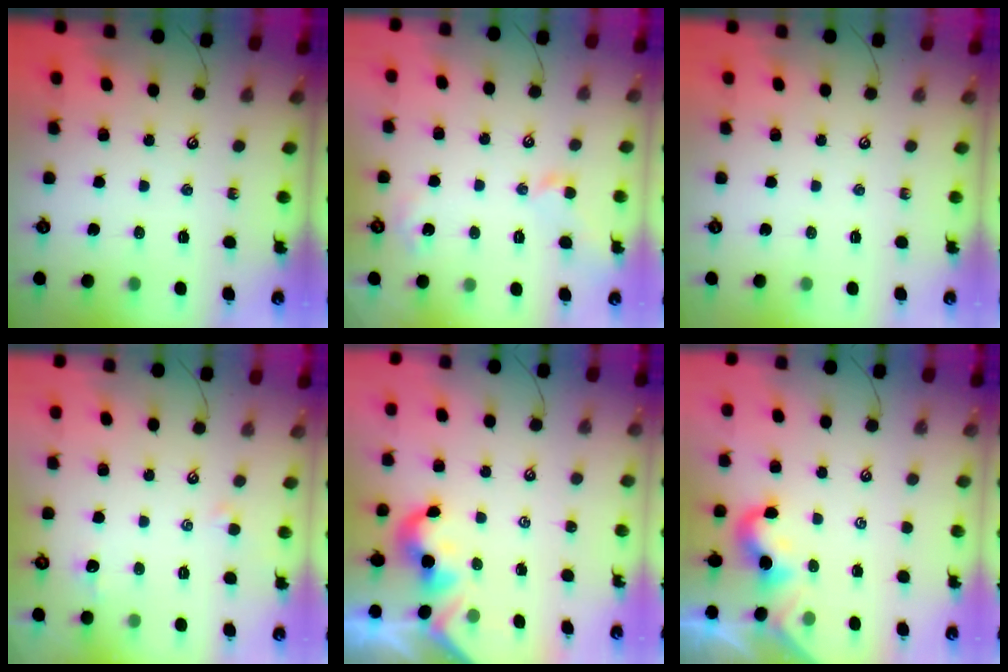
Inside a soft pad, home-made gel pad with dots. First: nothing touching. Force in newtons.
{"total": 2.9, "press": 2.8, "slide": 0.7}
{"total": 0.0}
{"total": 0.6, "press": 0.2, "slide": 0.6}
{"total": 2.0, "press": 1.9, "slide": 0.5}
{"total": 0.0}